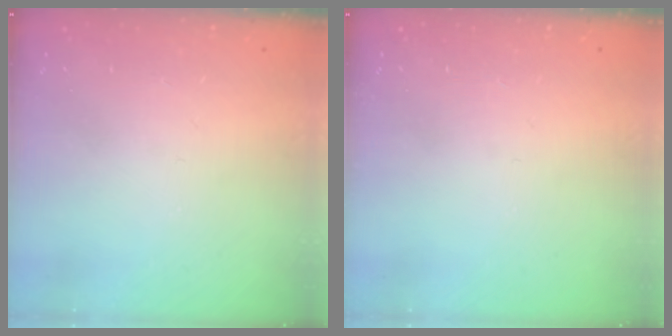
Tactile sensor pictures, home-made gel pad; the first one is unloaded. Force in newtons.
{"total": 0.0}